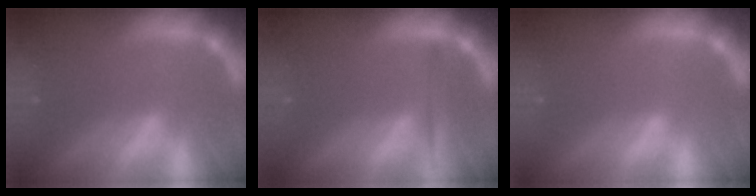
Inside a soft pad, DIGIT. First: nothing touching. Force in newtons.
{"total": 2.0}
{"total": 0.0}